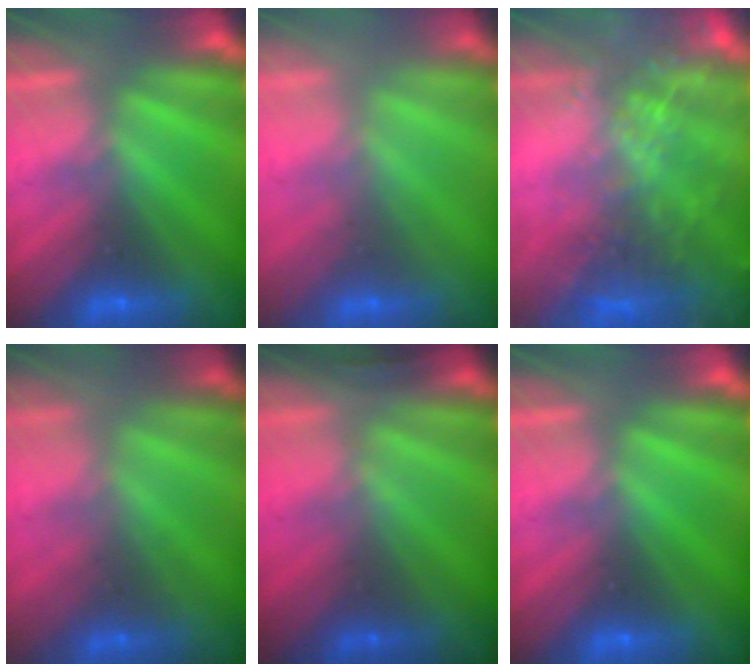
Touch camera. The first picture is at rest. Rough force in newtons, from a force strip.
{"total": 2.3}
{"total": 8.6}
{"total": 1.8}
{"total": 1.5}
{"total": 0.0}